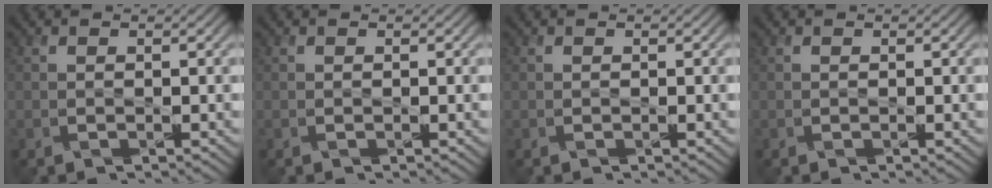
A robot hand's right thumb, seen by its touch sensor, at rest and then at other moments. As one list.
[{"total": 0.0}, {"total": 0.0}, {"total": 0.0}]